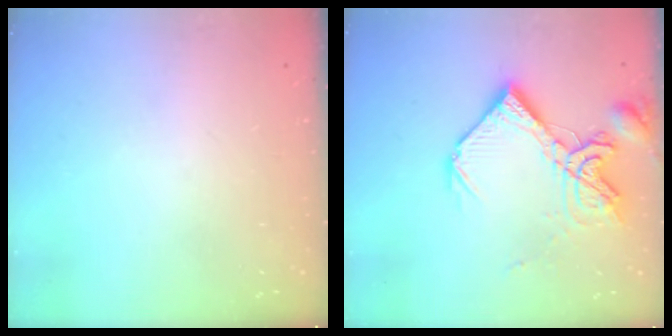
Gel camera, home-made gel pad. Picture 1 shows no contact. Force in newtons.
{"total": 15.0, "press": 14.9, "slide": 1.3}